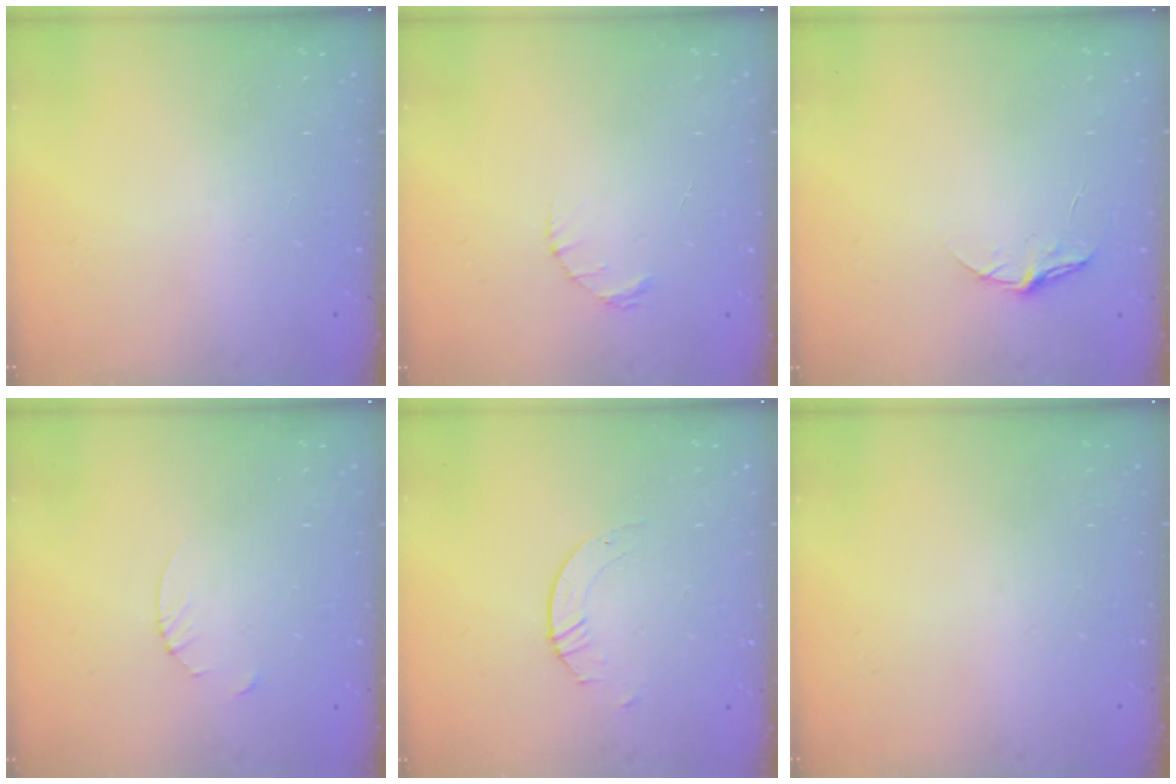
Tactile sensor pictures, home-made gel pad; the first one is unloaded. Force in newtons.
{"total": 1.4, "press": 1.4, "slide": 0.2}
{"total": 5.3, "press": 5.2, "slide": 0.6}
{"total": 2.7, "press": 2.7, "slide": 0.3}
{"total": 2.1, "press": 2.1, "slide": 0.1}
{"total": 0.0}